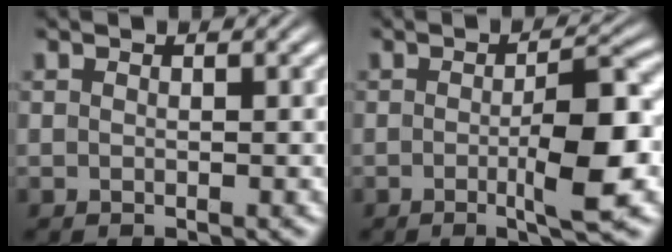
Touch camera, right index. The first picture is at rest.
{"total": 5.3, "force": [-1.3, 0.9, 5.1], "torque": [-0.067, 0.001, -0.028]}